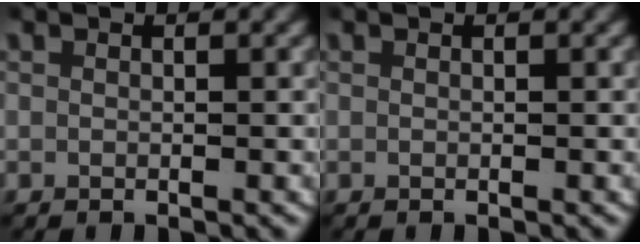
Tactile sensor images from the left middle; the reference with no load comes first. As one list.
[{"total": 0.0}]